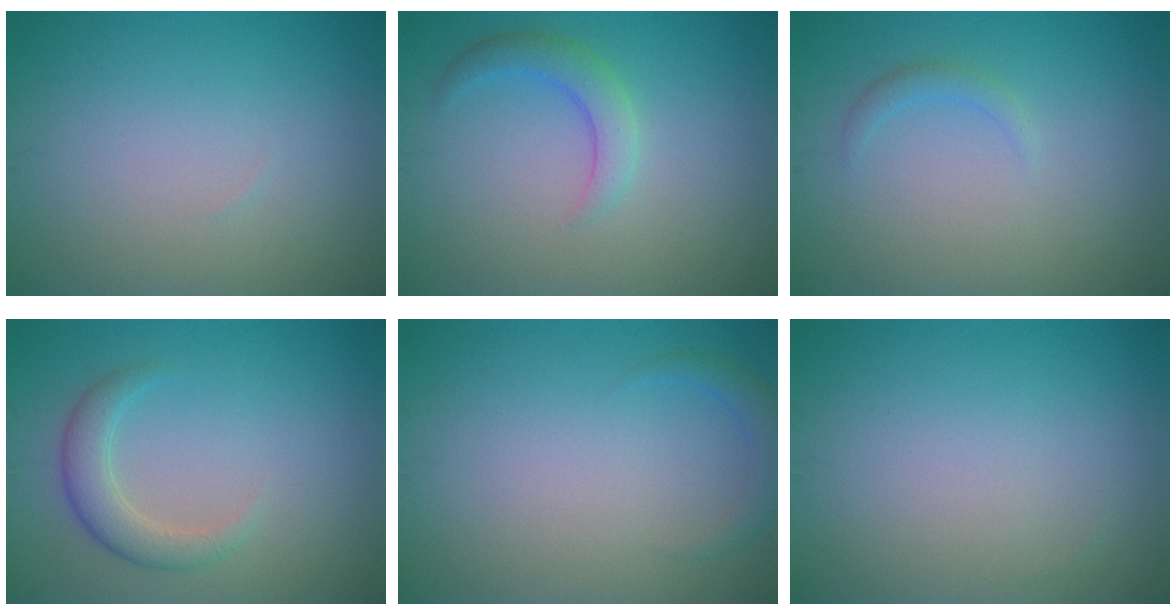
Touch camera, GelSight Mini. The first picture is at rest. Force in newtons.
{"total": 2.6, "press": 2.6, "slide": 0.1}
{"total": 1.1, "press": 1.1, "slide": 0.1}
{"total": 2.7, "press": 2.7, "slide": 0.2}
{"total": 1.5, "press": 1.5, "slide": 0.2}
{"total": 0.0}